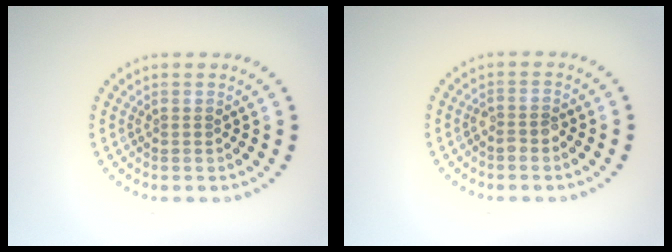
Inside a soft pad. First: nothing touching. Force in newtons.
{"total": 1.3, "press": 1.2, "slide": 0.6}